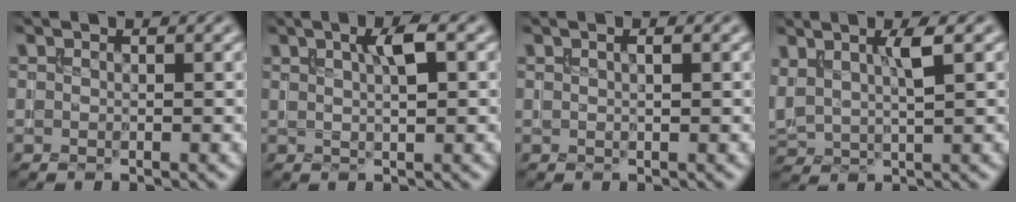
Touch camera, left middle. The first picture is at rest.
{"total": 2.9, "force": [1.0, 0.6, 2.6], "torque": [-0.042, 0.003, 0.017]}
{"total": 0.9, "force": [0.3, 0.2, 0.8], "torque": [-0.014, 0.000, 0.005]}
{"total": 3.3, "force": [1.5, 1.0, 2.8], "torque": [-0.066, 0.002, 0.032]}